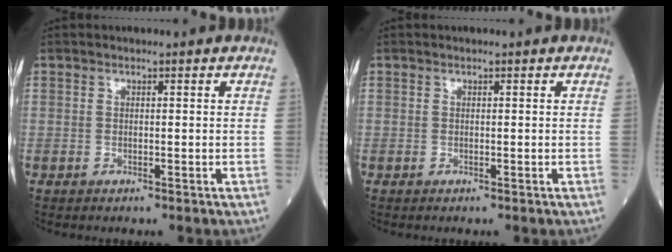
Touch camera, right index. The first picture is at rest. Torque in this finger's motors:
{"motor_torque": [0.03, 0.03, 0.00, -0.01]}